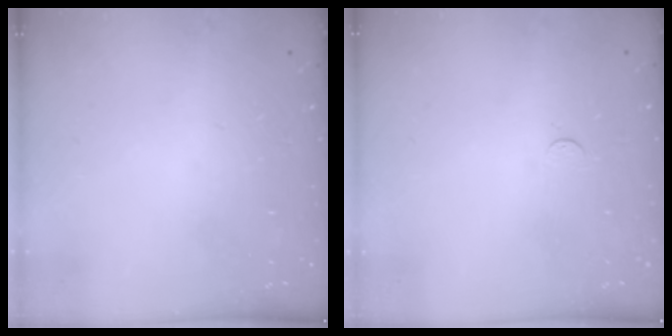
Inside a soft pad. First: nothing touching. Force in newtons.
{"total": 2.4, "press": 2.4, "slide": 0.3}